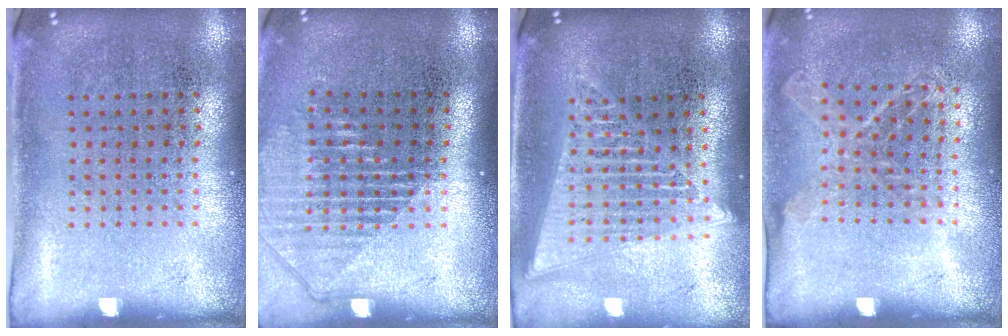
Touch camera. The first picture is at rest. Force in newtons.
{"total": 1.3, "press": 1.2, "slide": 0.6}
{"total": 1.9, "press": 1.7, "slide": 1.0}
{"total": 1.1, "press": 1.0, "slide": 0.3}